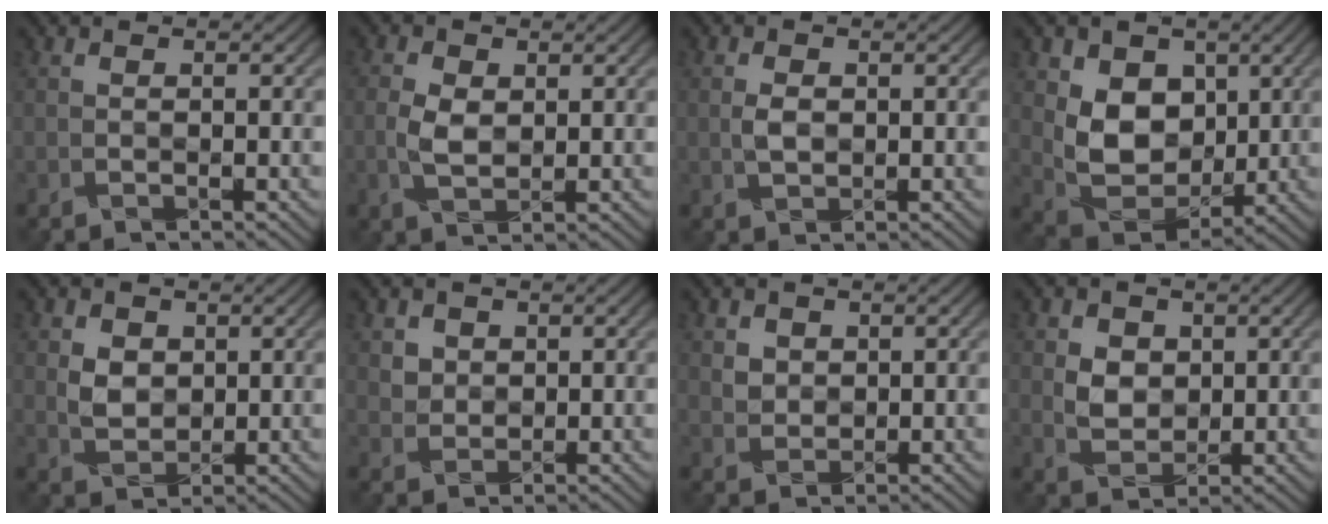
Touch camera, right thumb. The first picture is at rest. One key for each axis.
{"total": 2.9, "fx": 0.1, "fy": 1.9, "fz": 2.2, "tx": -0.059, "ty": -0.003, "tz": 0.005}
{"total": 1.4, "fx": 0.0, "fy": 1.1, "fz": 0.9, "tx": -0.019, "ty": -0.004, "tz": 0.004}
{"total": 7.7, "fx": 2.2, "fy": 6.1, "fz": 4.1, "tx": -0.101, "ty": -0.018, "tz": 0.039}
{"total": 2.8, "fx": 1.0, "fy": 2.4, "fz": 1.0, "tx": -0.028, "ty": -0.006, "tz": 0.023}
{"total": 2.1, "fx": 1.3, "fy": 1.6, "fz": -0.3, "tx": -0.002, "ty": -0.009, "tz": 0.030}
{"total": 1.8, "fx": 1.1, "fy": 1.4, "fz": -0.2, "tx": -0.003, "ty": -0.007, "tz": 0.027}
{"total": 3.2, "fx": 1.0, "fy": 2.8, "fz": 1.2, "tx": -0.030, "ty": -0.006, "tz": 0.021}